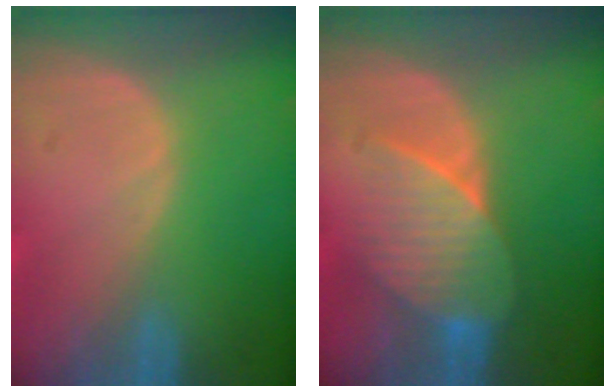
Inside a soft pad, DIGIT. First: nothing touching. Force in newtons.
{"total": 7.3, "press": 6.9, "slide": 2.1}